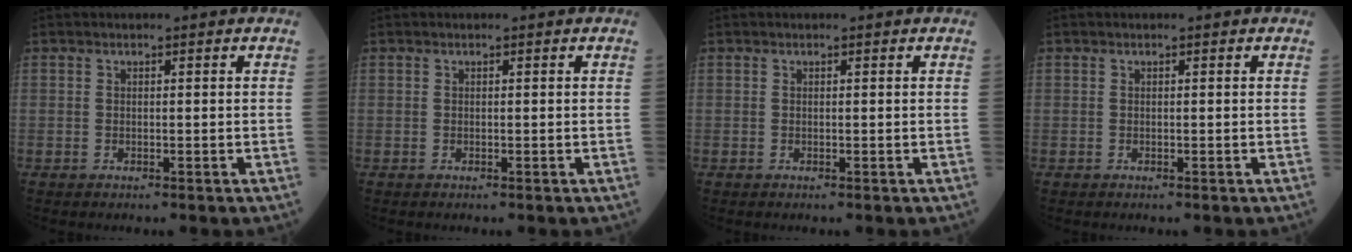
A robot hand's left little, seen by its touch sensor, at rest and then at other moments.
{"total": 0.0}
{"total": 0.0}
{"total": 0.0}